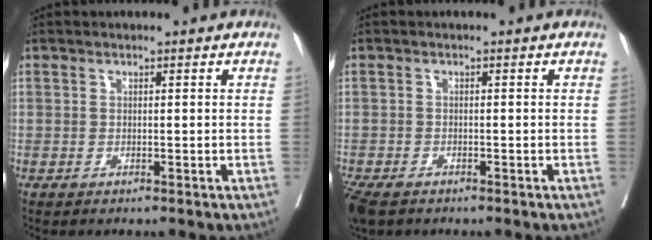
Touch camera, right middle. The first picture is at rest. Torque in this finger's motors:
{"motor_torque": [0.38, -0.32, 0.01, 0.04]}